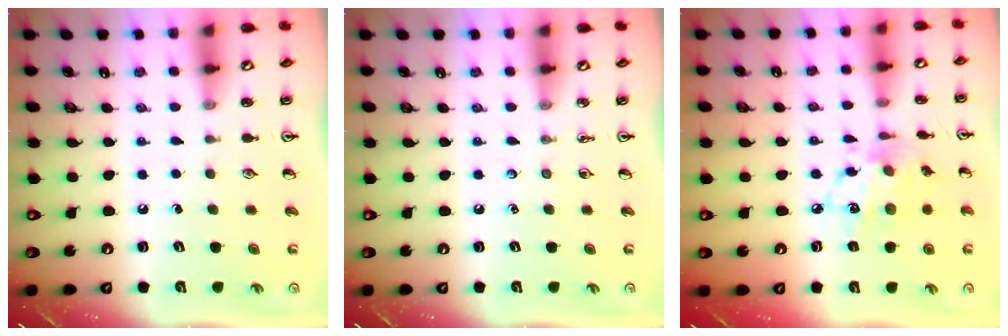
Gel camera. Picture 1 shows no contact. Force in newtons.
{"total": 0.0}
{"total": 12.0, "press": 11.9, "slide": 0.8}